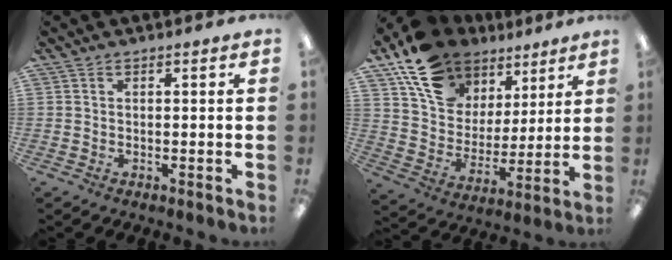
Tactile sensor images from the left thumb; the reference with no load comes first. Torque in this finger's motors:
{"motor_torque": [0.83, 0.53, 1.67, -1.10, 0.34]}